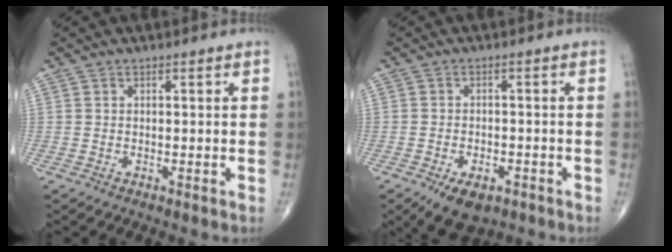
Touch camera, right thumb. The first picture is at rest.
{"total": 7.2, "force": [-4.3, 4.0, 4.2], "torque": [-0.054, 0.011, -0.061]}